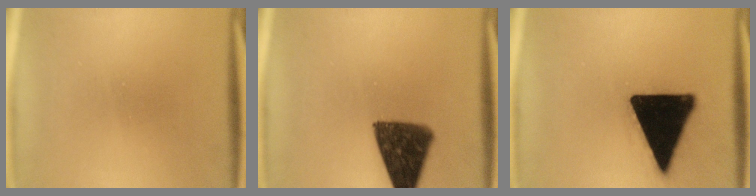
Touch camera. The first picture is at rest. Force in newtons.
{"total": 12.4}
{"total": 20.3}